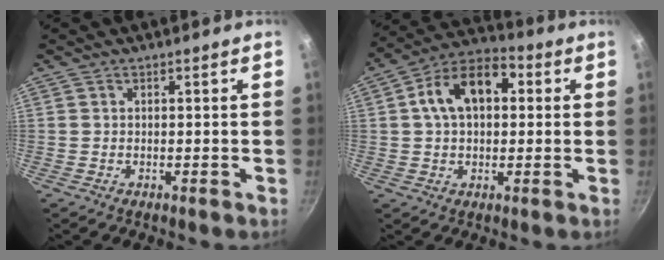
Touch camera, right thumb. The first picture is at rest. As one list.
[{"total": 13.2, "force": [2.4, 8.4, 9.9], "torque": [-0.132, 0.032, 0.023]}]